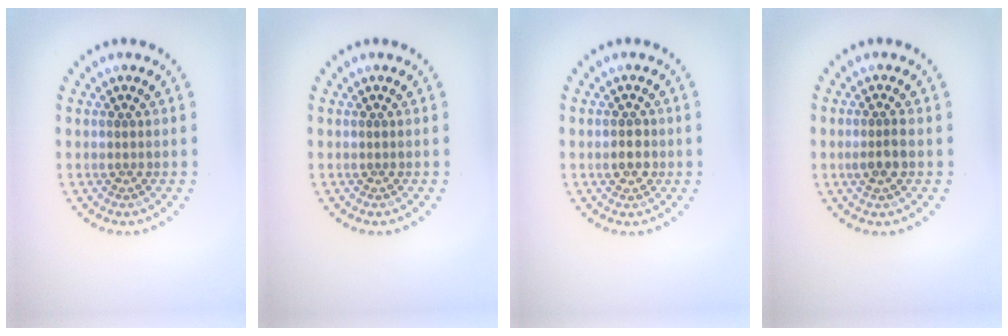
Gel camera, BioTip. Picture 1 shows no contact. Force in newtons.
{"total": 0.0}
{"total": 1.6, "press": 1.6, "slide": 0.3}
{"total": 1.7, "press": 1.6, "slide": 0.7}